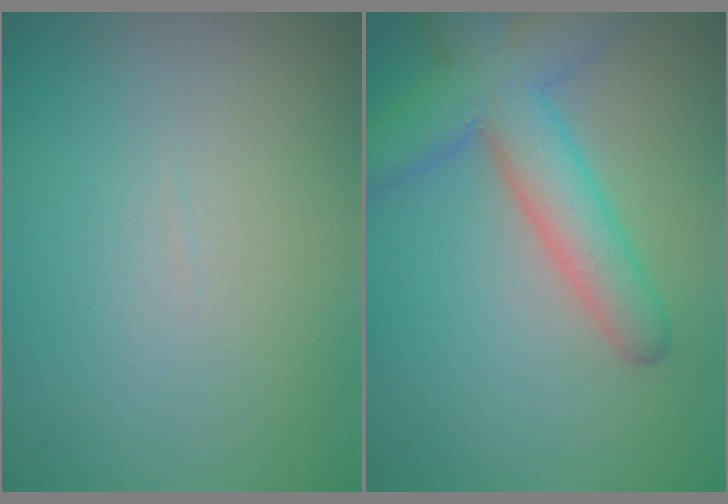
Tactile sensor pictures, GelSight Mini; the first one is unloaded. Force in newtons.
{"total": 6.7, "press": 6.7, "slide": 0.2}